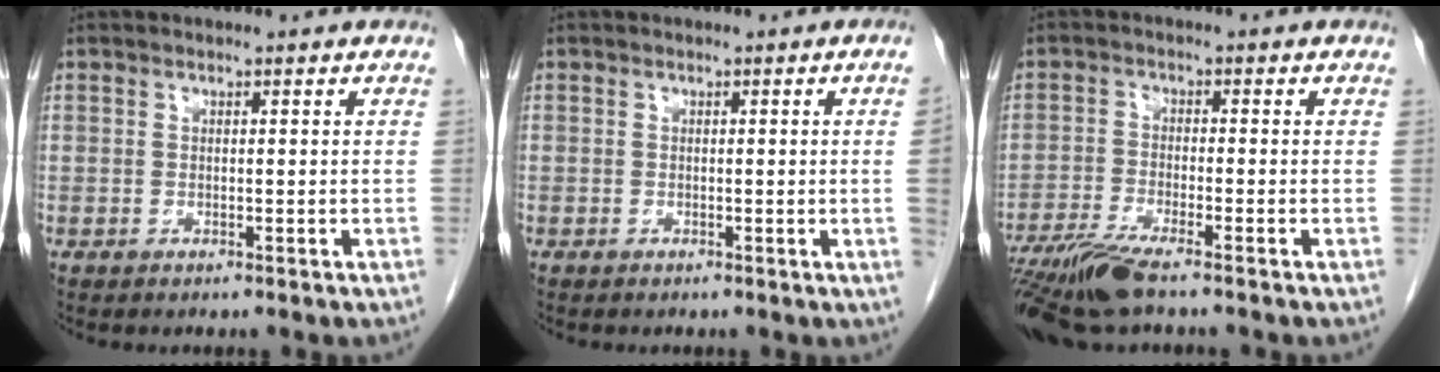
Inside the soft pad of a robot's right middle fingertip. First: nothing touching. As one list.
[{"total": 1.8, "force": [-0.2, -0.8, 1.6], "torque": [-0.017, -0.001, -0.004]}, {"total": 7.9, "force": [-6.2, 0.4, 4.9], "torque": [-0.091, -0.021, -0.112]}]